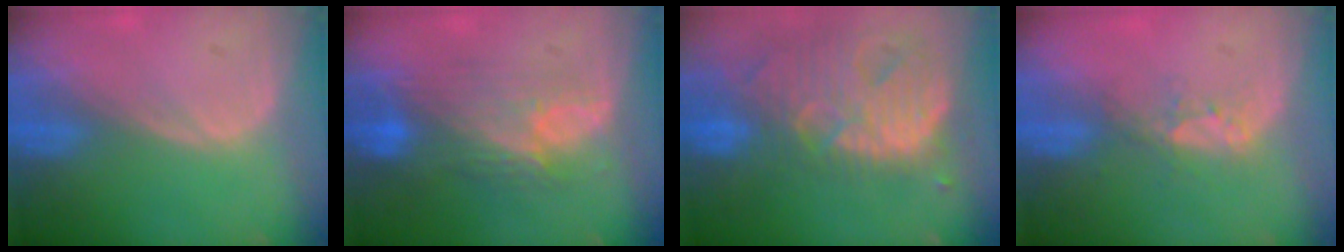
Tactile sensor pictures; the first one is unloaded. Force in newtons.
{"total": 9.8, "press": 8.3, "slide": 5.1}
{"total": 13.7, "press": 11.6, "slide": 7.3}
{"total": 3.3, "press": 2.8, "slide": 1.7}